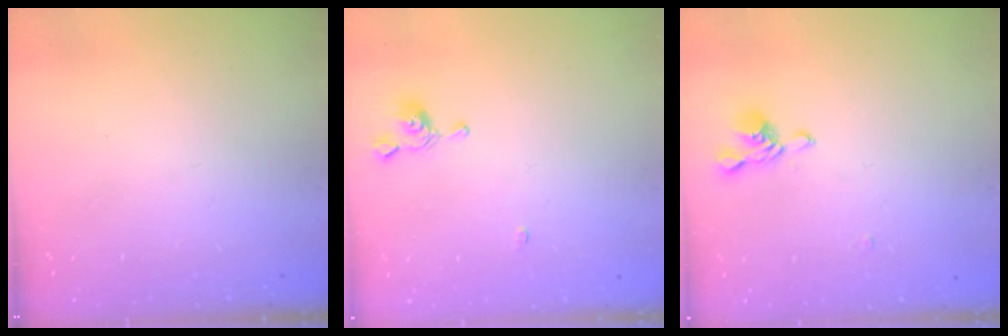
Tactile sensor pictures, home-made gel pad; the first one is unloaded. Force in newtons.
{"total": 2.2, "press": 2.2, "slide": 0.3}
{"total": 3.4, "press": 3.4, "slide": 0.6}